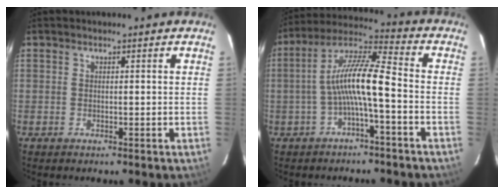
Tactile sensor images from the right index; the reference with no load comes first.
{"total": 10.1, "force": [-2.6, 1.3, 9.7], "torque": [-0.205, 0.021, -0.051]}